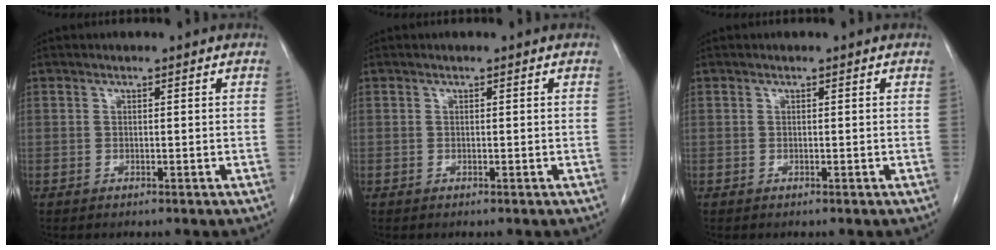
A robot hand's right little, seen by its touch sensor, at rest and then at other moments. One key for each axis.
{"total": 0.0}
{"total": 0.0}